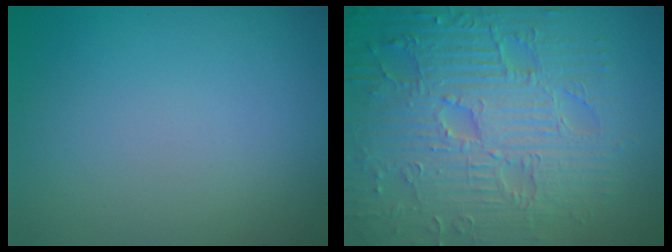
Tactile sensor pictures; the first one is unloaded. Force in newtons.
{"total": 9.5, "press": 6.9, "slide": 6.6}